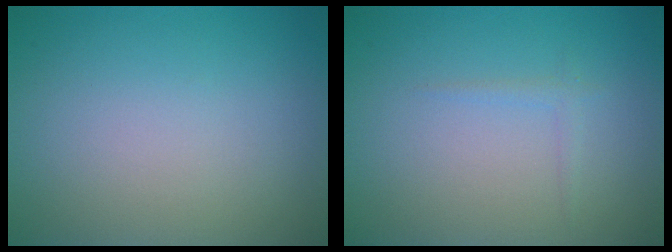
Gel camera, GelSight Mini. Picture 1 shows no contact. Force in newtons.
{"total": 0.9, "press": 0.8, "slide": 0.1}